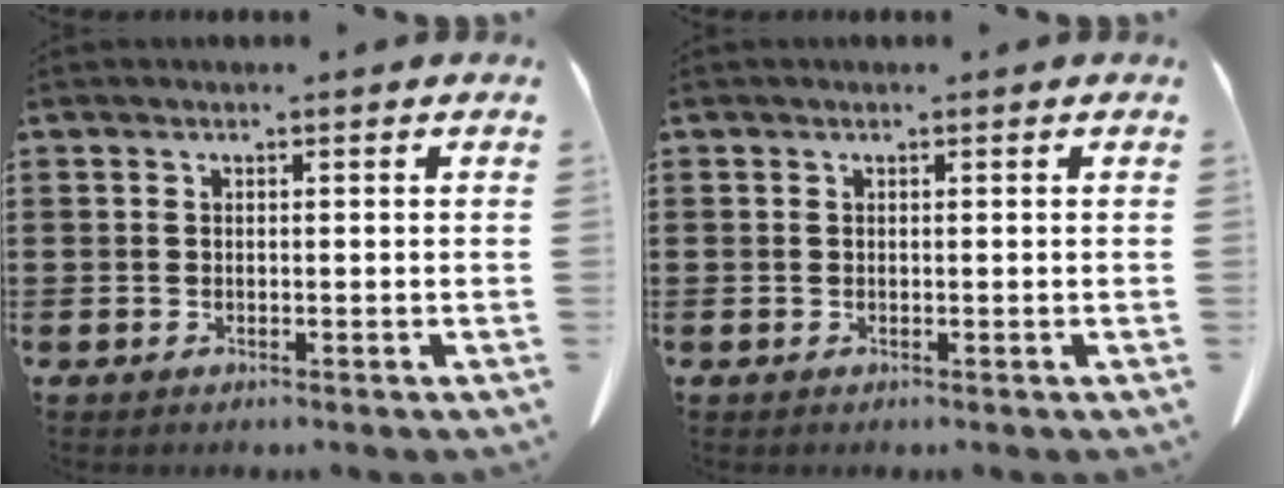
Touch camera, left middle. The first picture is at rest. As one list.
[{"total": 0.0}]